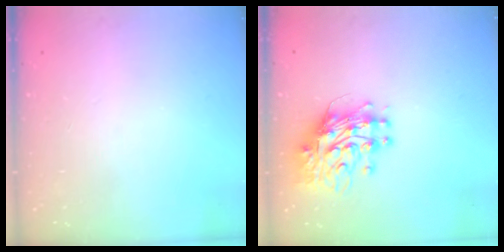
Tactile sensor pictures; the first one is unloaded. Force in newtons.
{"total": 12.0, "press": 11.9, "slide": 1.1}